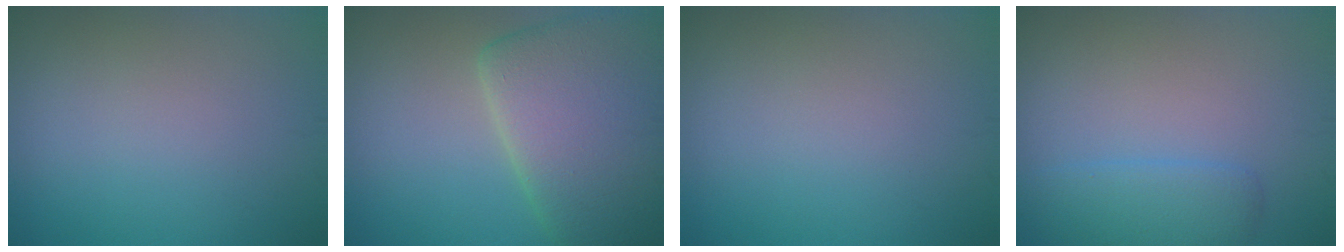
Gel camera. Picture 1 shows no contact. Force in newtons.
{"total": 9.2, "press": 9.2, "slide": 0.8}
{"total": 0.0}
{"total": 2.7, "press": 2.7, "slide": 0.1}